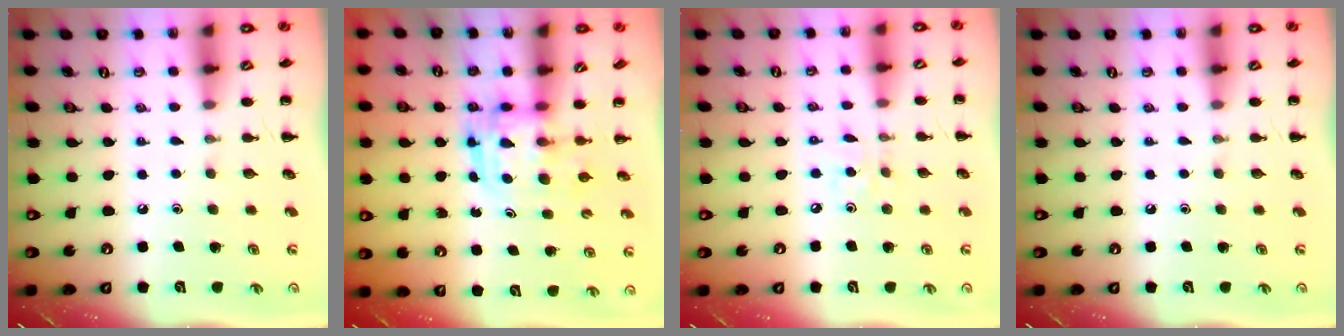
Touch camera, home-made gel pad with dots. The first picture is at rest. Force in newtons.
{"total": 3.0, "press": 3.0, "slide": 0.3}
{"total": 2.1, "press": 2.1, "slide": 0.6}
{"total": 0.0}